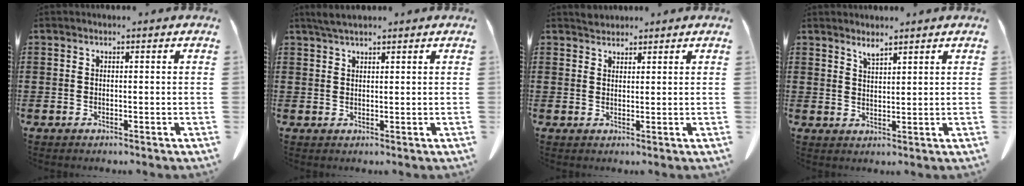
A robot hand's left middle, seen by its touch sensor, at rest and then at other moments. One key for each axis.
{"total": 1.9, "fx": 1.6, "fy": 0.3, "fz": 1.0, "tx": -0.023, "ty": 0.002, "tz": 0.029}
{"total": 1.4, "fx": 1.3, "fy": 0.5, "fz": -0.1, "tx": -0.001, "ty": 0.001, "tz": 0.026}
{"total": 2.4, "fx": 2.3, "fy": -0.1, "fz": 0.8, "tx": -0.019, "ty": -0.006, "tz": 0.044}